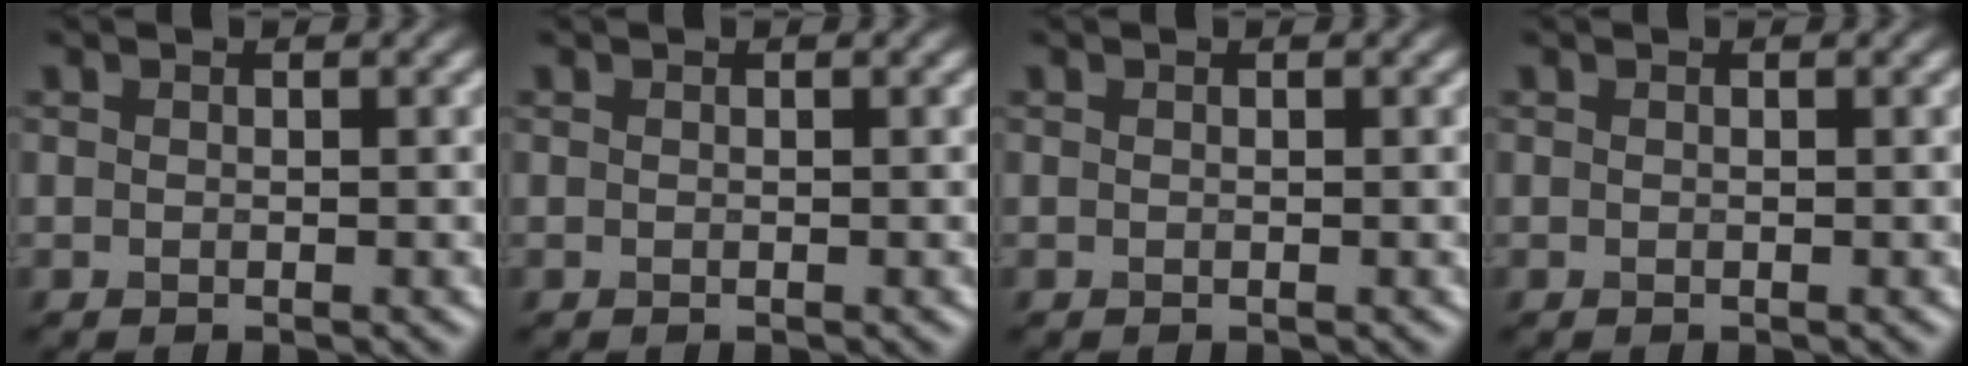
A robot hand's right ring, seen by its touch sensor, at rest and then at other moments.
{"total": 0.0}
{"total": 0.0}
{"total": 0.0}